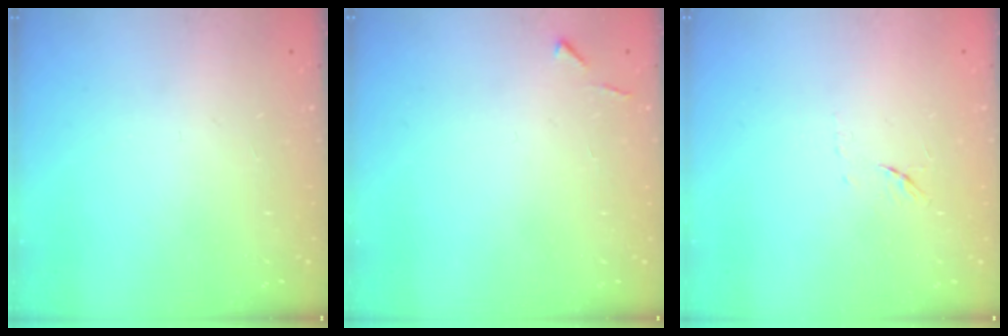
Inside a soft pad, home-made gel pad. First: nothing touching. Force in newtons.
{"total": 4.3, "press": 4.3, "slide": 0.6}
{"total": 5.4, "press": 5.3, "slide": 0.9}